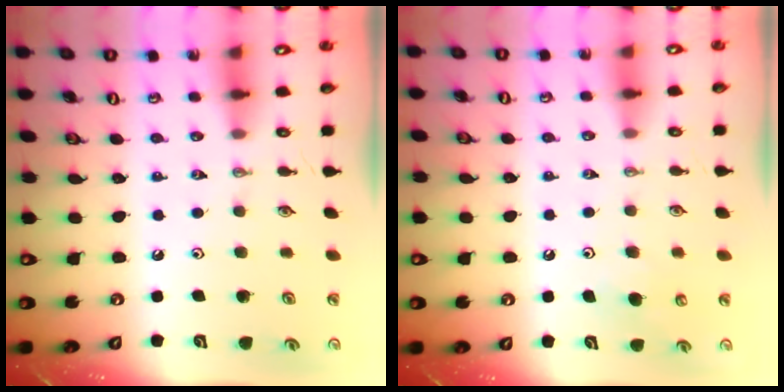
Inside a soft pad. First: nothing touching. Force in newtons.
{"total": 5.7, "press": 5.7, "slide": 0.9}